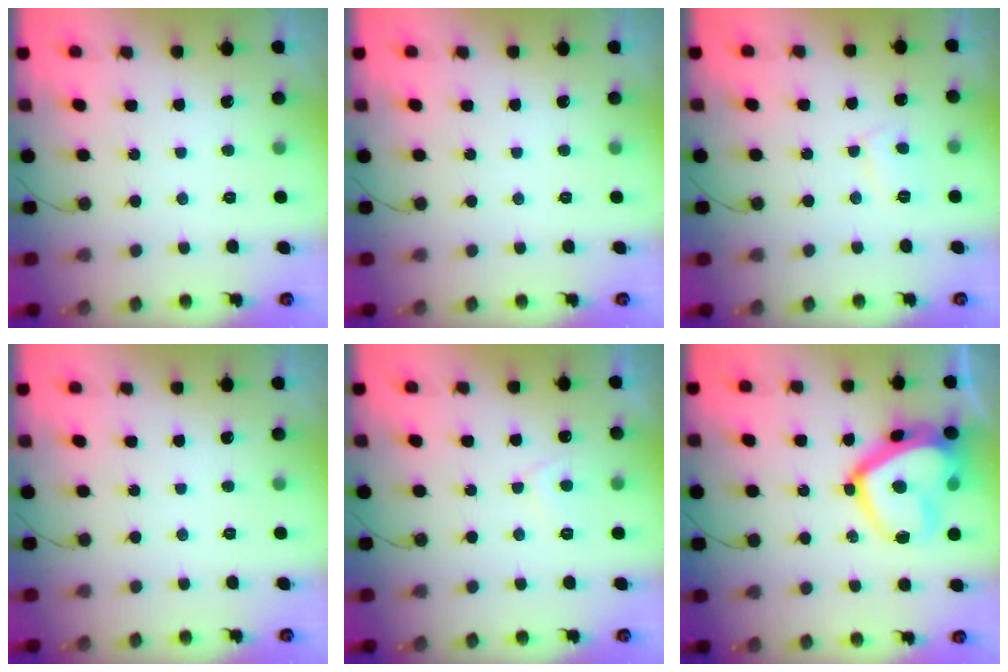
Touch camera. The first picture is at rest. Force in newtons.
{"total": 0.0}
{"total": 5.3, "press": 5.3, "slide": 0.4}
{"total": 0.0}
{"total": 2.9, "press": 2.9, "slide": 0.5}
{"total": 18.5, "press": 18.4, "slide": 1.6}